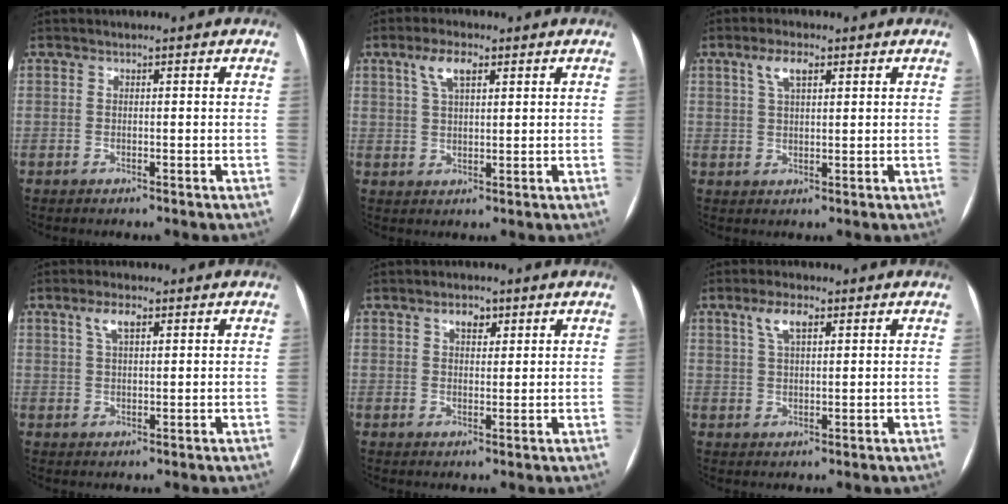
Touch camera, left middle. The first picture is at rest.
{"total": 4.8, "force": [2.5, 1.7, 3.8], "torque": [-0.080, 0.011, 0.050]}
{"total": 4.0, "force": [2.0, 1.4, 3.1], "torque": [-0.066, 0.010, 0.041]}
{"total": 3.5, "force": [1.8, 1.2, 2.8], "torque": [-0.058, 0.010, 0.036]}
{"total": 3.0, "force": [1.7, 1.7, 1.8], "torque": [-0.030, 0.007, 0.027]}
{"total": 4.4, "force": [2.3, 1.5, 3.4], "torque": [-0.073, 0.011, 0.046]}